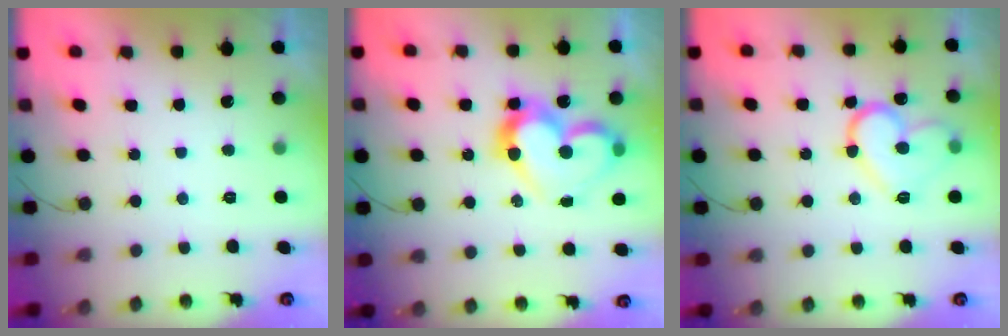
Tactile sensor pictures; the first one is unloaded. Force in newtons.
{"total": 16.1, "press": 15.9, "slide": 2.4}
{"total": 14.1, "press": 14.1, "slide": 1.1}